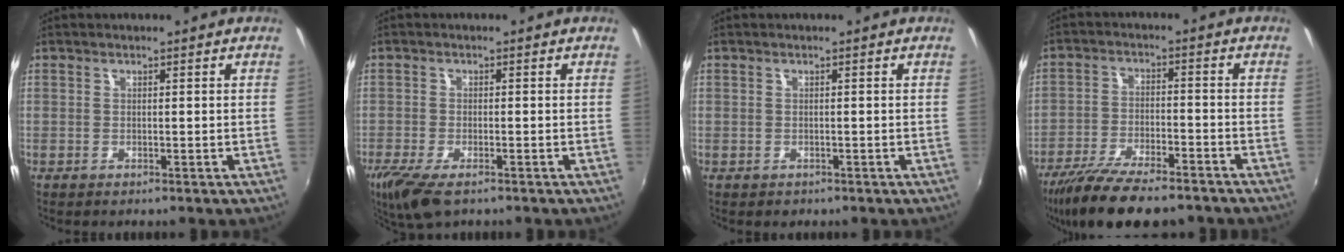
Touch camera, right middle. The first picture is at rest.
{"total": 7.5, "force": [-5.0, 2.5, 4.9], "torque": [-0.116, -0.034, -0.091]}
{"total": 0.7, "force": [-0.4, 0.6, 0.1], "torque": [-0.004, -0.003, -0.002]}
{"total": 15.5, "force": [-12.5, 4.0, 8.3], "torque": [-0.171, -0.036, -0.206]}